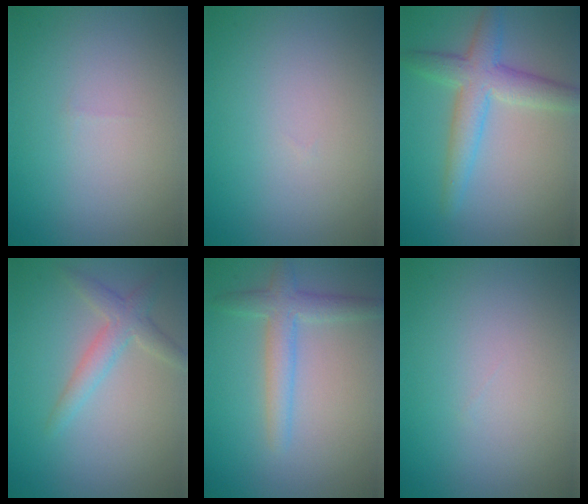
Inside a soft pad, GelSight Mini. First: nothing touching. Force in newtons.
{"total": 0.0}
{"total": 4.7, "press": 4.7, "slide": 0.1}
{"total": 2.6, "press": 2.6, "slide": 0.1}
{"total": 3.0, "press": 3.0, "slide": 0.2}
{"total": 0.0}